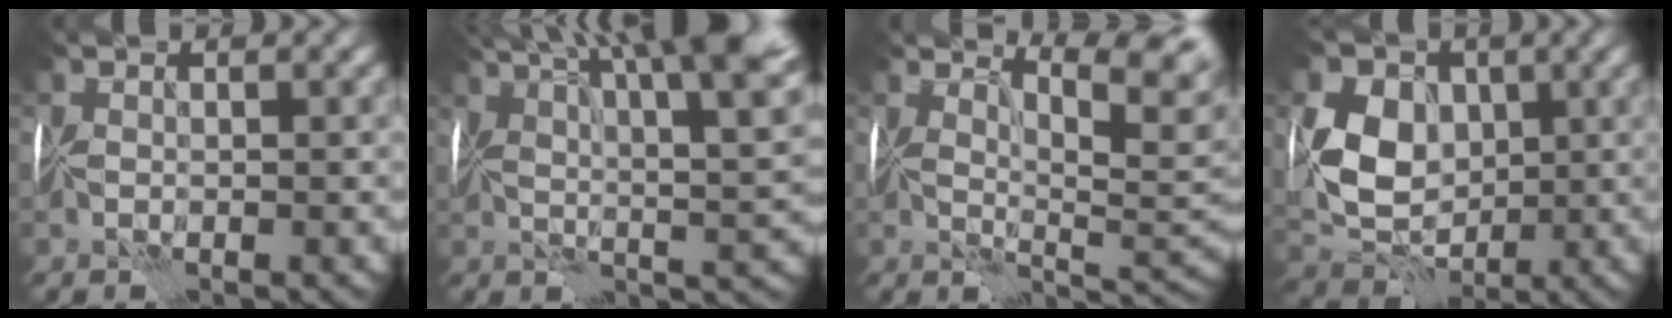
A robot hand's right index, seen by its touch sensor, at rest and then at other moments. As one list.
[{"total": 12.5, "force": [6.8, 2.7, 10.1], "torque": [-0.131, 0.025, 0.083]}, {"total": 3.9, "force": [2.6, 0.0, 3.0], "torque": [-0.040, -0.009, 0.048]}, {"total": 5.3, "force": [0.4, 4.1, 3.2], "torque": [-0.064, -0.015, 0.006]}]